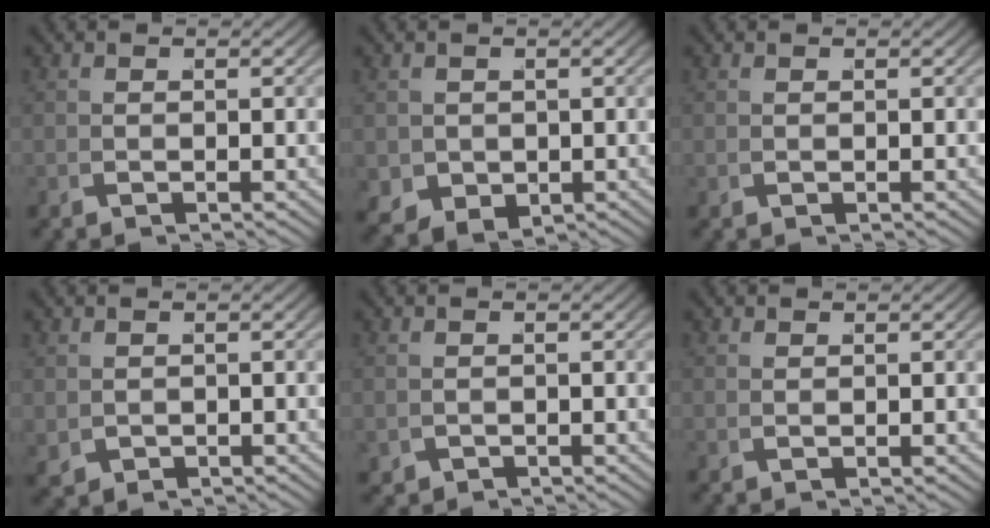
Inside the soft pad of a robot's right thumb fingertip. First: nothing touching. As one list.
[{"total": 5.1, "force": [-1.3, 4.2, 2.6], "torque": [-0.063, -0.042, 0.007]}, {"total": 0.0}, {"total": 1.8, "force": [0.1, 1.6, 0.8], "torque": [-0.023, -0.015, 0.018]}, {"total": 1.1, "force": [-0.2, 1.1, 0.3], "torque": [-0.011, -0.012, 0.007]}, {"total": 0.8, "force": [0.8, -0.2, 0.0], "torque": [0.001, 0.001, 0.020]}]